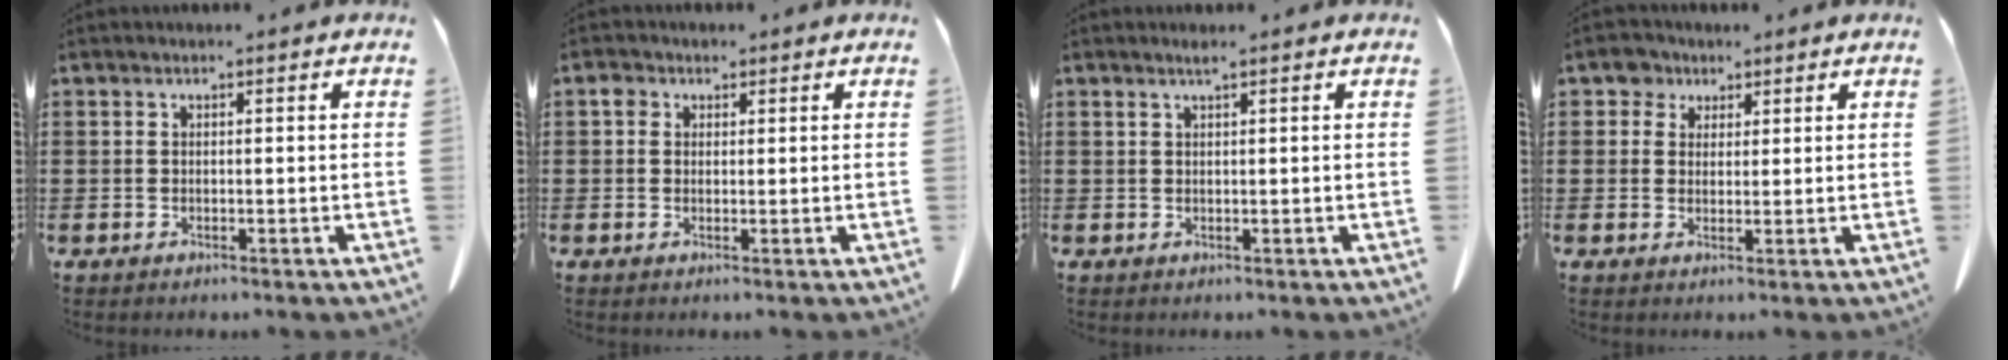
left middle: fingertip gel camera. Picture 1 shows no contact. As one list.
[{"total": 1.7, "force": [0.8, 1.3, 0.6], "torque": [-0.009, 0.003, 0.013]}, {"total": 1.0, "force": [0.7, 0.0, 0.8], "torque": [-0.015, 0.001, 0.012]}, {"total": 3.3, "force": [2.2, 2.5, 0.5], "torque": [-0.016, 0.008, 0.038]}]